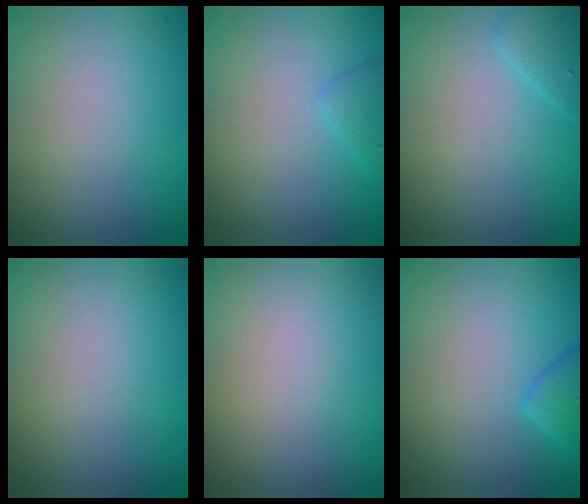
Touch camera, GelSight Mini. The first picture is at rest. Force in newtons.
{"total": 1.2, "press": 1.2, "slide": 0.0}
{"total": 1.4, "press": 1.4, "slide": 0.1}
{"total": 0.0}
{"total": 0.0}
{"total": 2.1, "press": 2.1, "slide": 0.1}